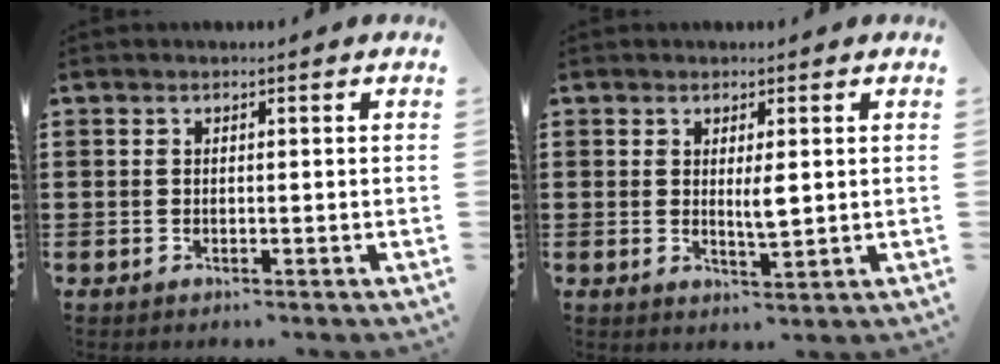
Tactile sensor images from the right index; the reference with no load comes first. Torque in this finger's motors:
{"motor_torque": [-0.01, 0.06, 0.24, 0.06]}